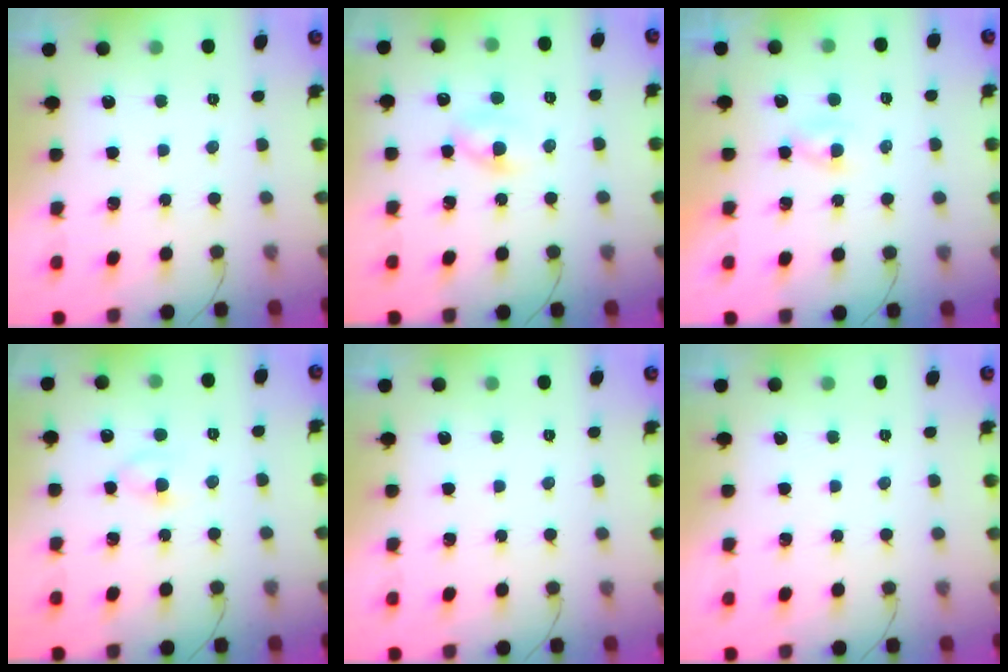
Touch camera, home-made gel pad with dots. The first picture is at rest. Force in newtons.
{"total": 3.2, "press": 2.9, "slide": 1.3}
{"total": 1.3, "press": 1.1, "slide": 0.8}
{"total": 3.2, "press": 3.0, "slide": 1.2}
{"total": 0.0}
{"total": 0.0}